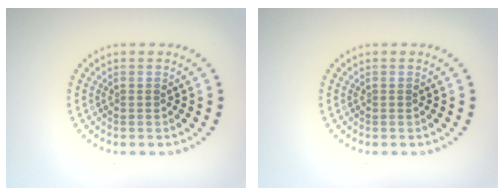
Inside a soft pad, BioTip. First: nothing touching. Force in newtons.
{"total": 0.0}